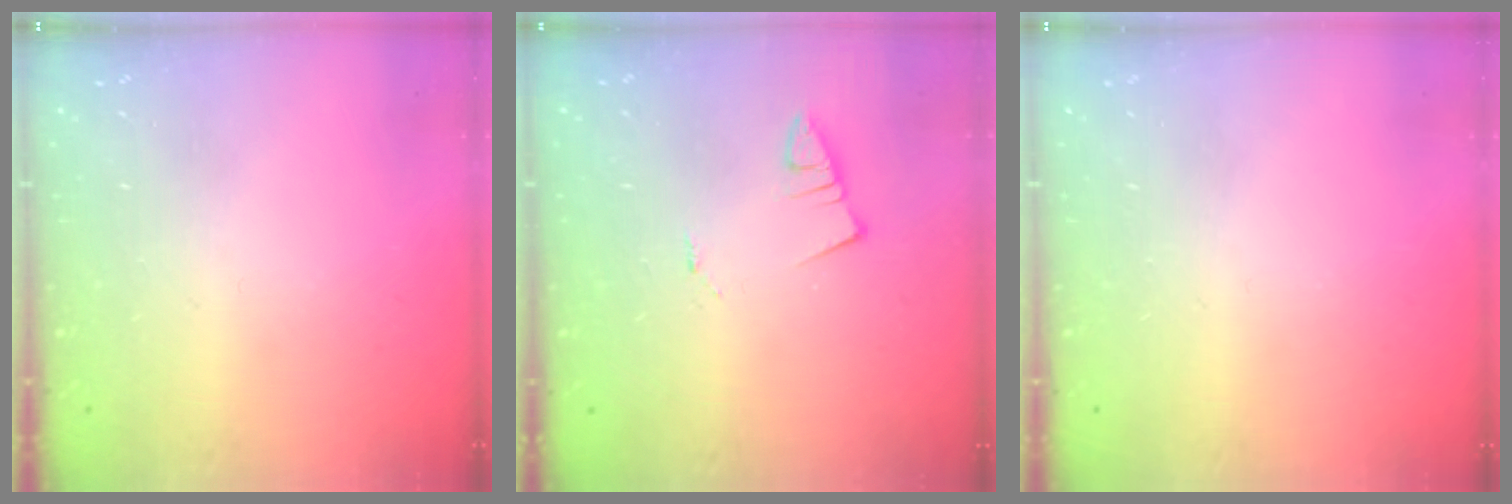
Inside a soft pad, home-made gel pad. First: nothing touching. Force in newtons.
{"total": 1.0, "press": 1.0, "slide": 0.1}
{"total": 0.0}